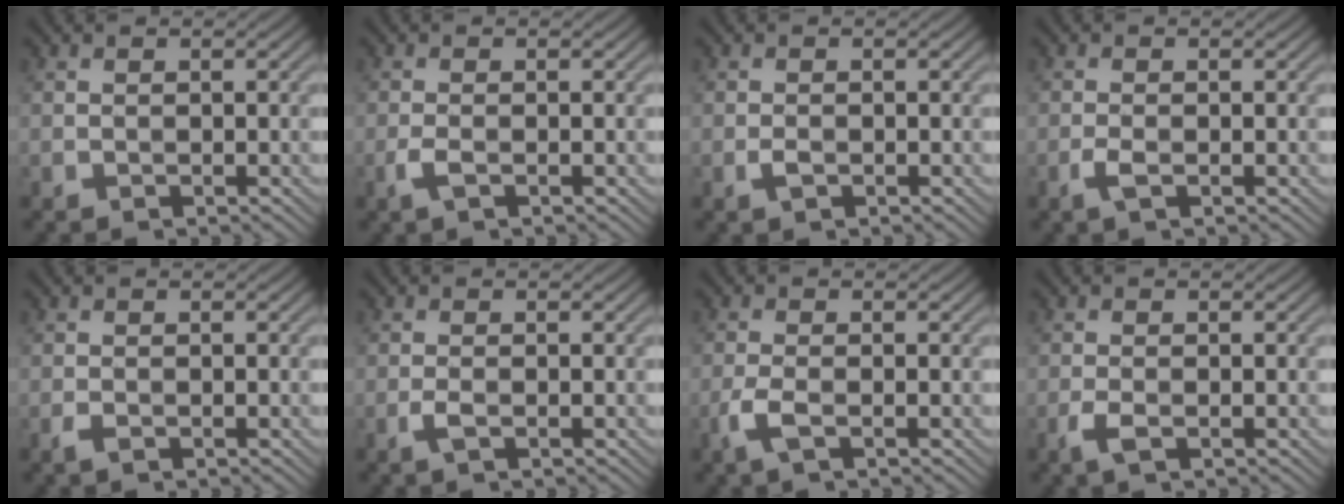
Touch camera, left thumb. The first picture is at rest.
{"total": 1.7, "force": [-0.9, 0.4, 1.4], "torque": [-0.036, 0.001, -0.021]}
{"total": 1.2, "force": [-0.6, 0.5, 0.9], "torque": [-0.020, 0.001, -0.012]}
{"total": 1.7, "force": [-0.8, 0.4, 1.4], "torque": [-0.035, 0.000, -0.020]}
{"total": 1.0, "force": [-0.6, 0.3, 0.8], "torque": [-0.020, -0.001, -0.012]}
{"total": 1.5, "force": [-0.7, 0.3, 1.3], "torque": [-0.032, 0.000, -0.018]}
{"total": 2.8, "force": [-1.3, 0.7, 2.3], "torque": [-0.061, 0.001, -0.034]}
{"total": 2.0, "force": [-1.0, 0.6, 1.6], "torque": [-0.041, -0.001, -0.023]}